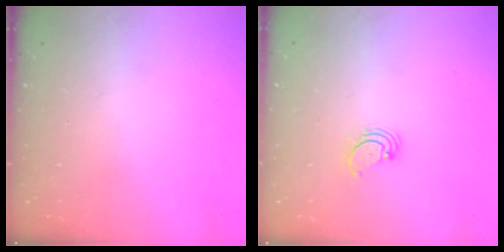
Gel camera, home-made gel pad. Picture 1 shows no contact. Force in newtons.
{"total": 2.7, "press": 2.7, "slide": 0.3}